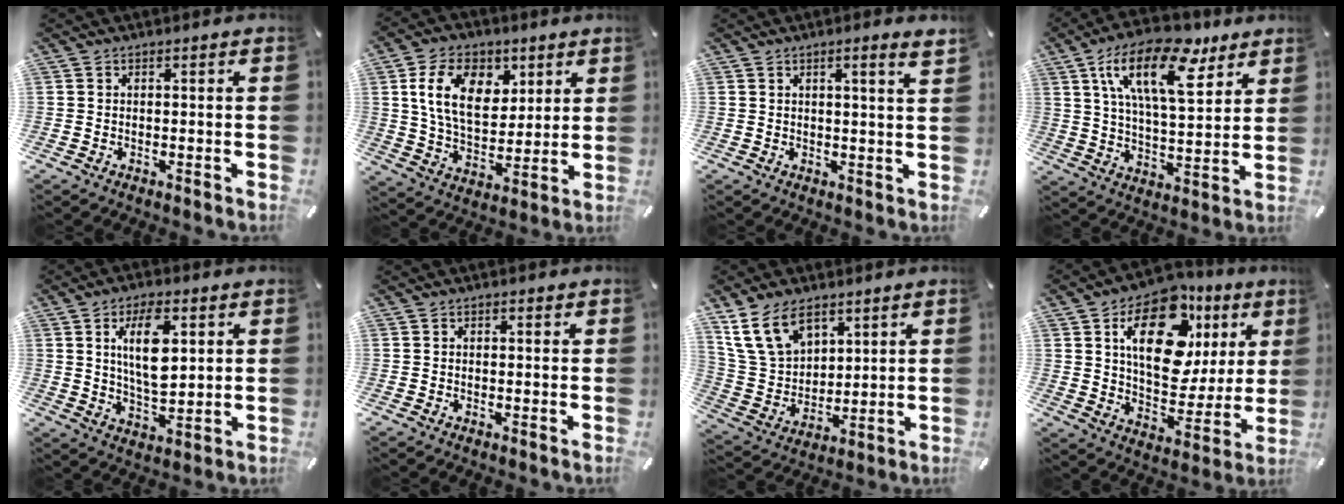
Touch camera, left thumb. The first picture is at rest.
{"total": 14.2, "force": [5.6, 9.5, 8.9], "torque": [-0.162, -0.001, 0.101]}
{"total": 3.6, "force": [1.9, -0.1, 3.1], "torque": [-0.053, -0.009, 0.029]}
{"total": 19.2, "force": [10.5, 8.7, 13.6], "torque": [-0.242, -0.036, 0.175]}
{"total": 11.1, "force": [3.7, 5.2, 9.1], "torque": [-0.173, -0.011, 0.055]}
{"total": 0.5, "force": [0.2, 0.4, 0.3], "torque": [-0.005, 0.002, 0.004]}
{"total": 13.4, "force": [8.0, 8.7, 6.4], "torque": [-0.159, -0.023, 0.157]}
{"total": 20.6, "force": [9.2, 12.1, 13.9], "torque": [-0.206, -0.033, 0.158]}